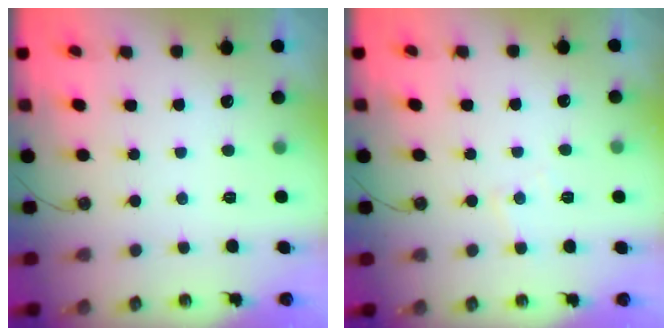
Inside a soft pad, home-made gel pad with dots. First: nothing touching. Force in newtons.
{"total": 5.0, "press": 5.0, "slide": 0.7}